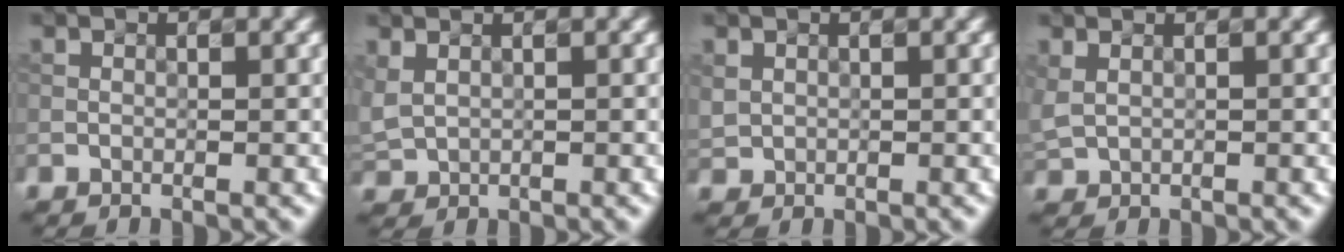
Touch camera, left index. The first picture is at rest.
{"total": 1.5, "force": [0.7, 1.0, 0.8], "torque": [-0.023, 0.001, 0.020]}
{"total": 1.0, "force": [0.4, 0.9, 0.1], "torque": [0.000, -0.001, 0.010]}
{"total": 1.1, "force": [0.5, 0.8, 0.7], "torque": [-0.017, 0.000, 0.016]}